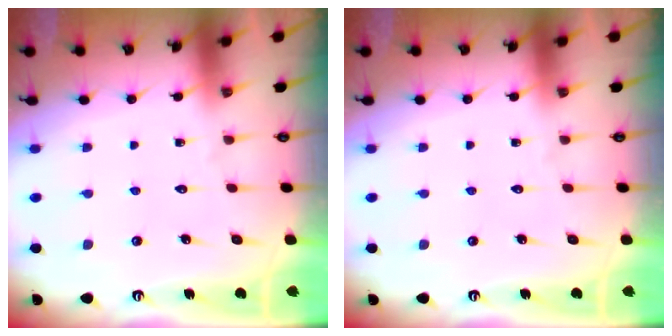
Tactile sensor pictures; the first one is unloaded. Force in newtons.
{"total": 0.0}